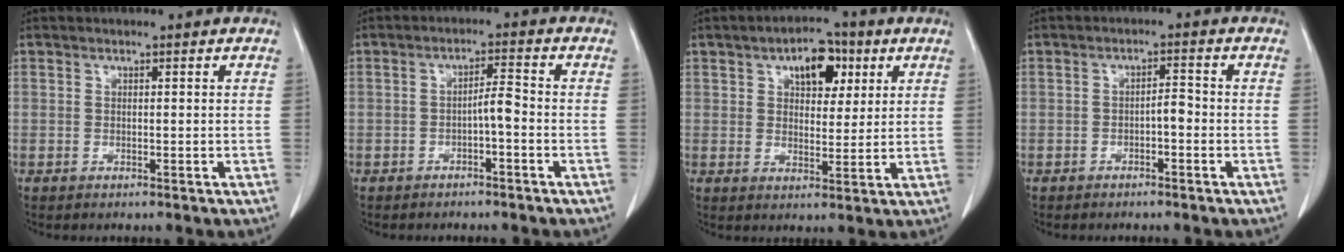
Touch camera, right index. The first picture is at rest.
{"total": 2.7, "force": [-1.0, 0.3, 2.5], "torque": [-0.039, 0.005, -0.018]}
{"total": 7.6, "force": [3.5, 4.0, 5.4], "torque": [-0.077, 0.015, 0.053]}
{"total": 2.0, "force": [-0.8, 0.5, 1.8], "torque": [-0.024, 0.004, -0.013]}